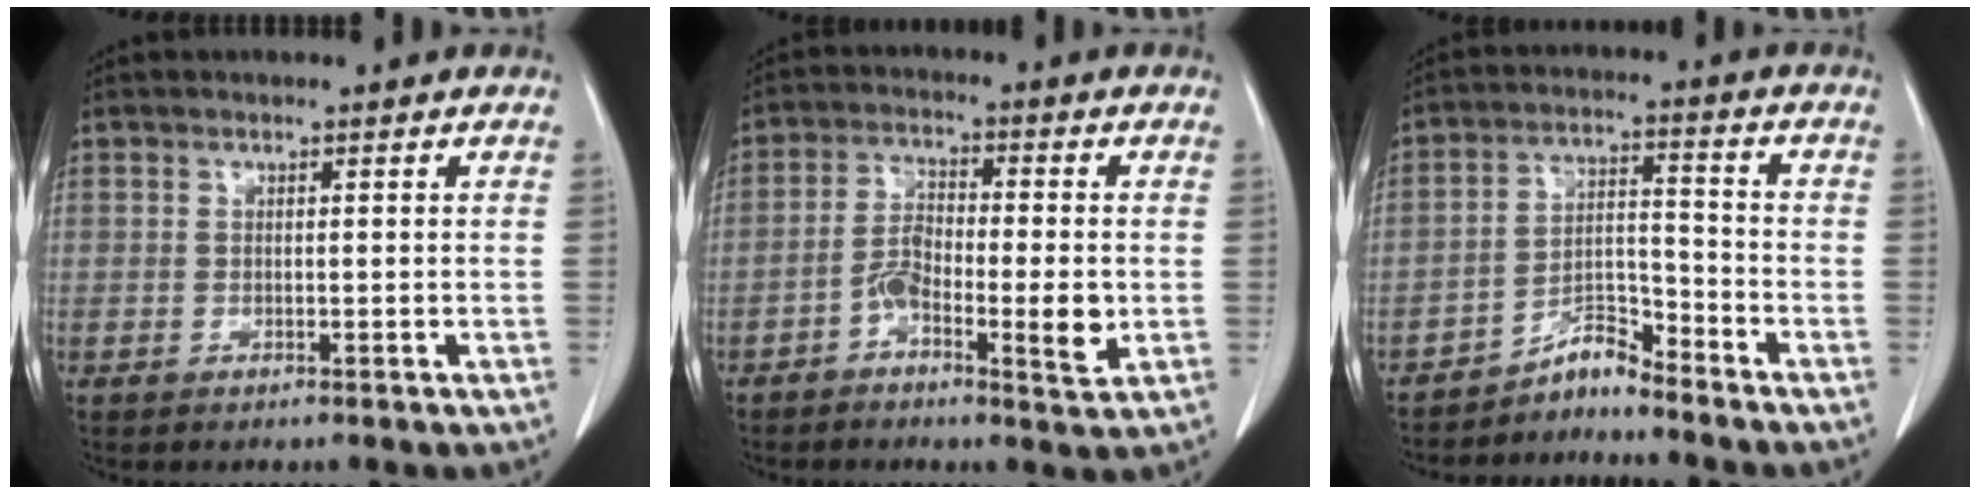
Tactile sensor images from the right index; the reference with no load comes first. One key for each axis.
{"total": 7.5, "fx": -2.3, "fy": 2.1, "fz": 6.8, "tx": -0.124, "ty": 0.006, "tz": -0.042}
{"total": 4.6, "fx": -4.5, "fy": 0.7, "fz": 0.6, "tx": -0.002, "ty": 0.015, "tz": -0.079}